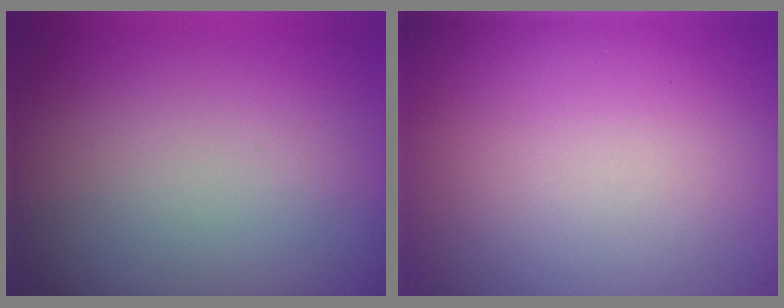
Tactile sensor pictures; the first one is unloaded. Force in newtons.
{"total": 0.0}